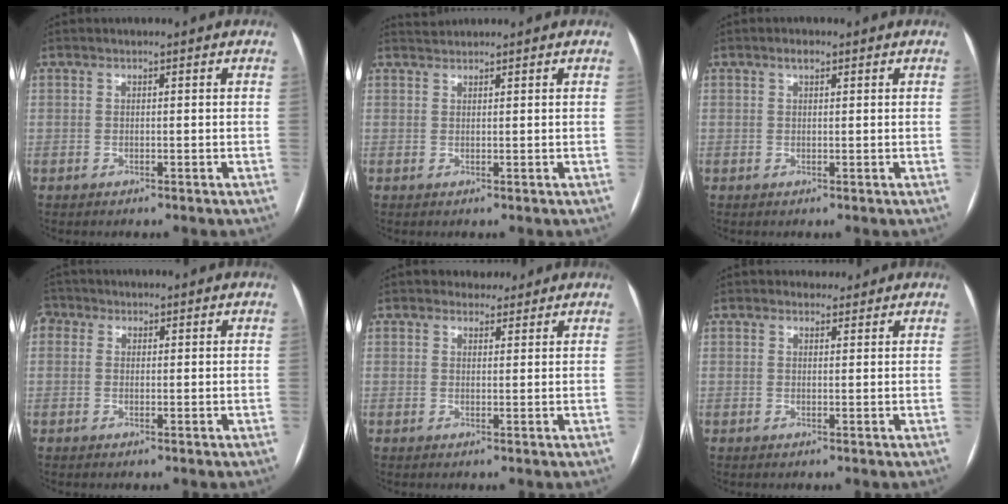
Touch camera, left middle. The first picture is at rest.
{"total": 1.4, "force": [1.4, -0.2, -0.3], "torque": [-0.004, 0.013, 0.033]}
{"total": 1.4, "force": [0.9, 0.5, 0.9], "torque": [-0.017, 0.006, 0.014]}
{"total": 2.6, "force": [1.2, 2.1, 1.0], "torque": [-0.022, 0.016, 0.019]}
{"total": 2.7, "force": [2.3, 1.5, 0.1], "torque": [0.002, 0.004, 0.031]}
{"total": 2.0, "force": [1.7, 1.0, 0.0], "torque": [0.001, 0.006, 0.023]}